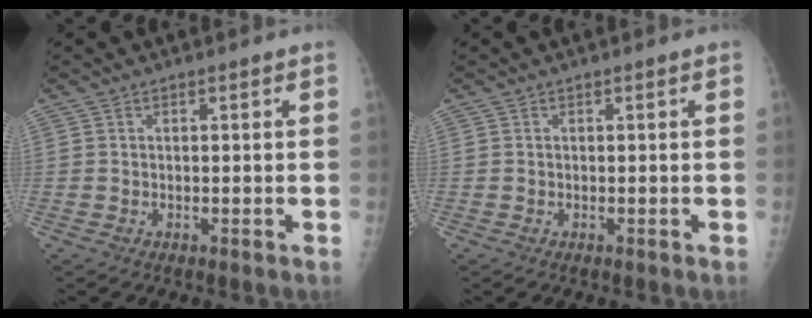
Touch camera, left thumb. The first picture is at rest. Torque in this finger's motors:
{"motor_torque": [0.01, 0.01, -0.05, -0.12, 0.00]}